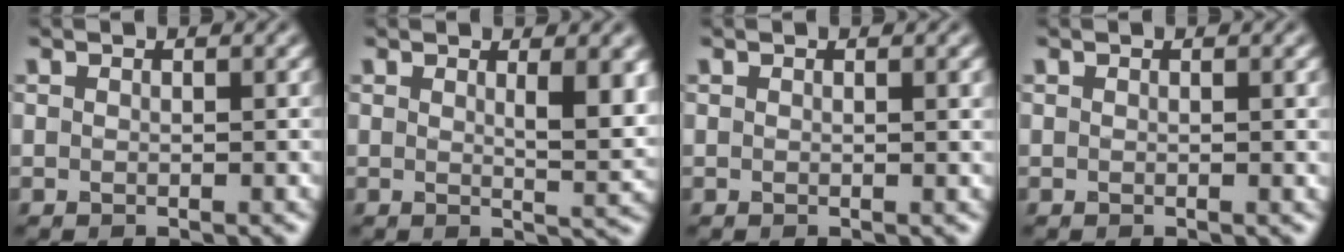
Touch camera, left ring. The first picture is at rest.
{"total": 3.9, "force": [1.3, 1.0, 3.6], "torque": [-0.046, -0.007, 0.024]}
{"total": 0.8, "force": [0.3, 0.2, 0.6], "torque": [-0.005, 0.002, 0.005]}
{"total": 0.6, "force": [0.1, 0.1, 0.6], "torque": [-0.004, 0.001, 0.001]}